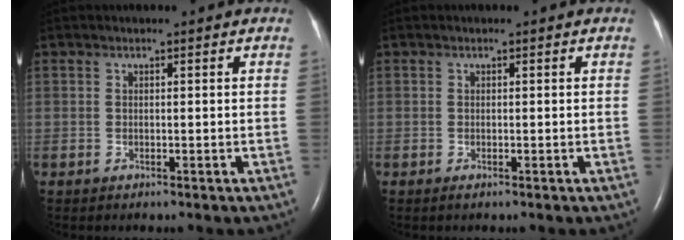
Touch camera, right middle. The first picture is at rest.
{"total": 0.0}